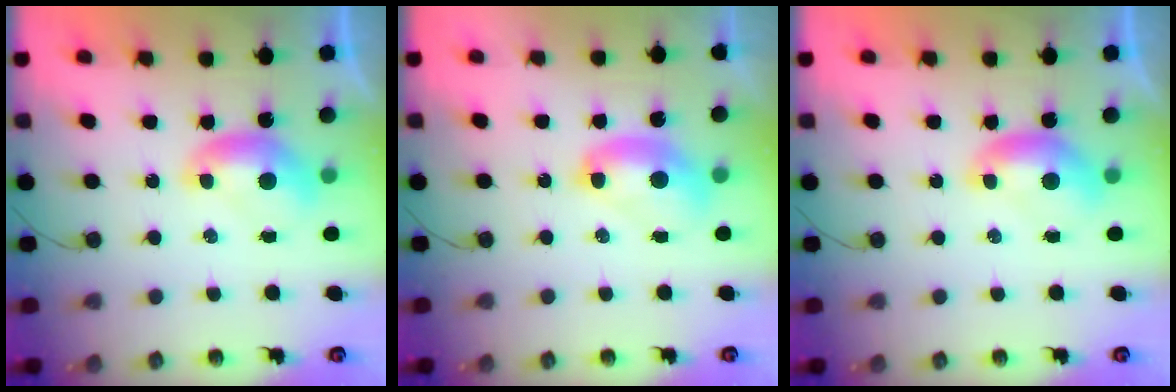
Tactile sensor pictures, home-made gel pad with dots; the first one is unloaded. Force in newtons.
{"total": 2.7, "press": 2.7, "slide": 0.1}
{"total": 0.0}